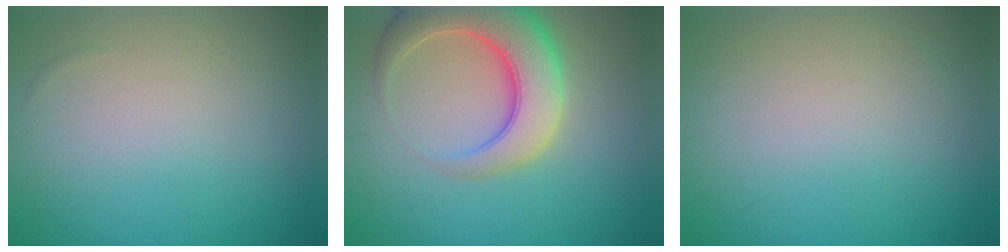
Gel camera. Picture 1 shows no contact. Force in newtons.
{"total": 7.7, "press": 7.7, "slide": 0.7}
{"total": 0.0}